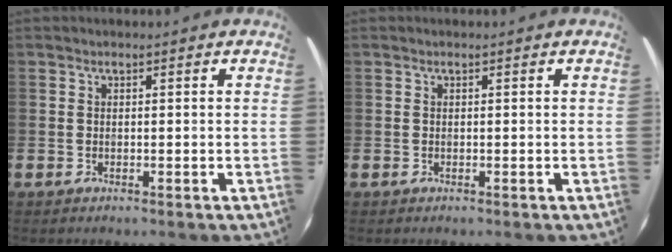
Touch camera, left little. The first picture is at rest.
{"total": 0.0}